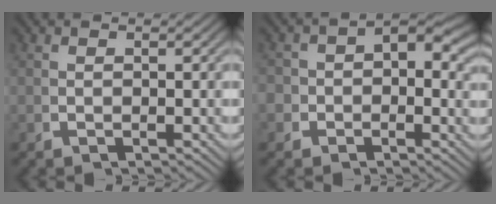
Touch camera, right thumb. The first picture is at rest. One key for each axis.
{"total": 4.5, "fx": -0.3, "fy": 3.7, "fz": 2.5, "tx": -0.037, "ty": -0.007, "tz": -0.010}